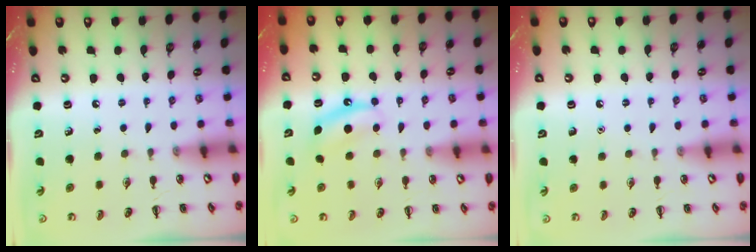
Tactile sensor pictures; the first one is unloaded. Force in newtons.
{"total": 5.7, "press": 5.5, "slide": 1.4}
{"total": 1.6, "press": 1.6, "slide": 0.1}